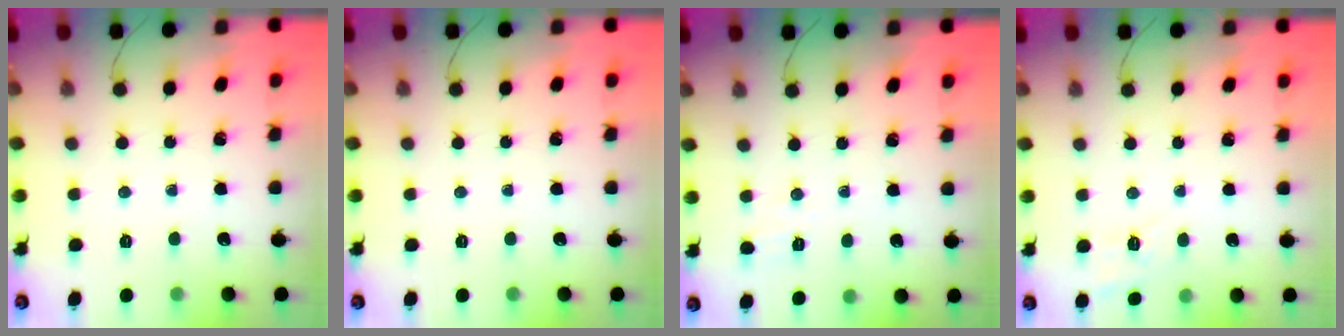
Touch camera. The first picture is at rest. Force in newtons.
{"total": 0.0}
{"total": 1.3, "press": 0.5, "slide": 1.3}
{"total": 9.4, "press": 9.1, "slide": 2.4}